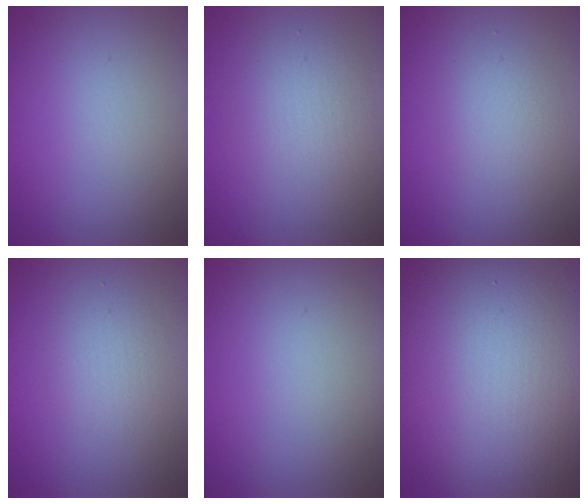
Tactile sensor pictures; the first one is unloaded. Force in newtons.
{"total": 2.9, "press": 2.9, "slide": 0.2}
{"total": 1.8, "press": 1.8, "slide": 0.0}
{"total": 1.8, "press": 1.8, "slide": 0.1}
{"total": 0.0}
{"total": 15.8, "press": 15.8, "slide": 0.6}